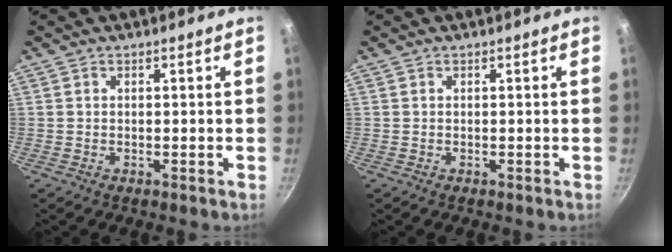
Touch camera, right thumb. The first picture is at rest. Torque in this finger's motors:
{"motor_torque": [0.00, 0.00, 0.02, 0.00, 0.01]}